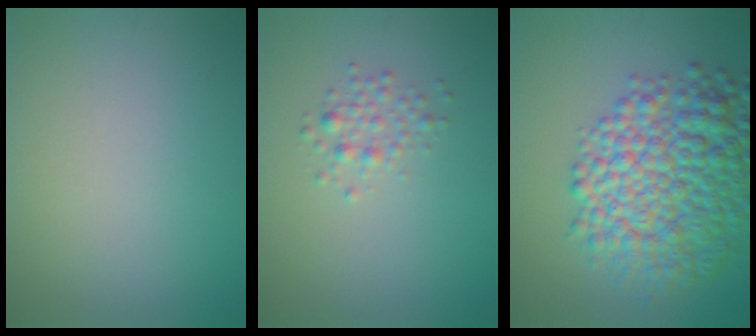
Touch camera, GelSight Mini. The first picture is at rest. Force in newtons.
{"total": 1.5, "press": 1.5, "slide": 0.0}
{"total": 9.3, "press": 9.3, "slide": 0.0}